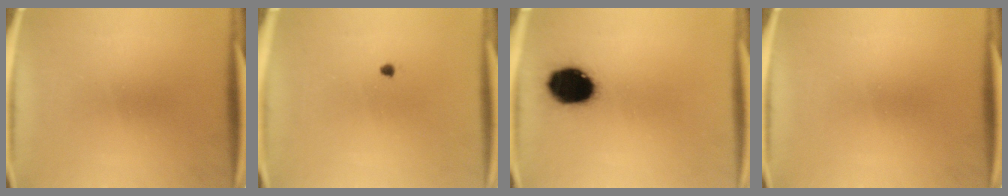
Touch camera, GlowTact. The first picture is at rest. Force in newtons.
{"total": 1.0}
{"total": 14.5}
{"total": 0.0}